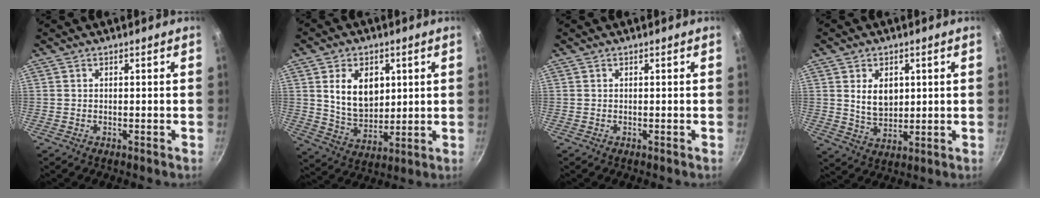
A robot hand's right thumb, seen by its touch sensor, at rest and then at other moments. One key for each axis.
{"total": 11.8, "fx": 3.0, "fy": 8.2, "fz": 7.9, "tx": -0.107, "ty": -0.022, "tz": 0.064}
{"total": 0.0}
{"total": 7.0, "fx": 1.7, "fy": 4.9, "fz": 4.8, "tx": -0.062, "ty": -0.018, "tz": 0.038}